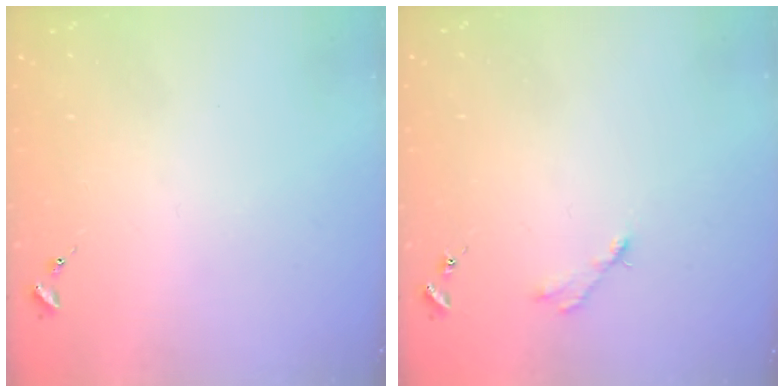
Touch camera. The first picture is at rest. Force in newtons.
{"total": 2.8, "press": 2.8, "slide": 0.4}